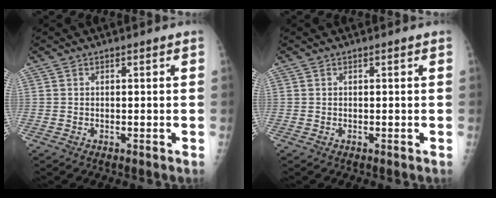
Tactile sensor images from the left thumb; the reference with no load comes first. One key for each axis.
{"total": 0.0}